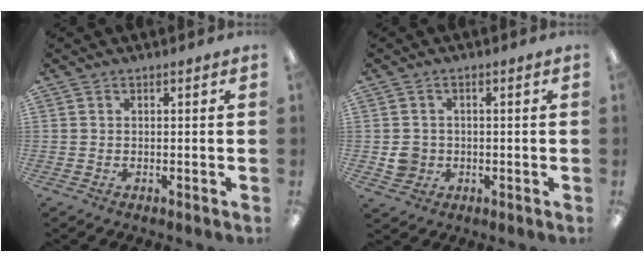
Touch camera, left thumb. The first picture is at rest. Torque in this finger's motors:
{"motor_torque": [-0.12, 0.14, 0.03, -0.09, 0.00]}